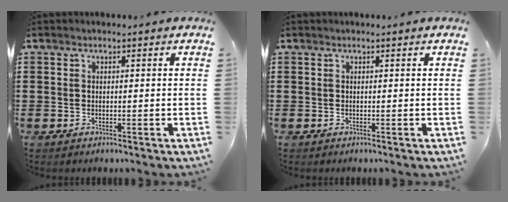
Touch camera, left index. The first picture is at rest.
{"total": 0.0}